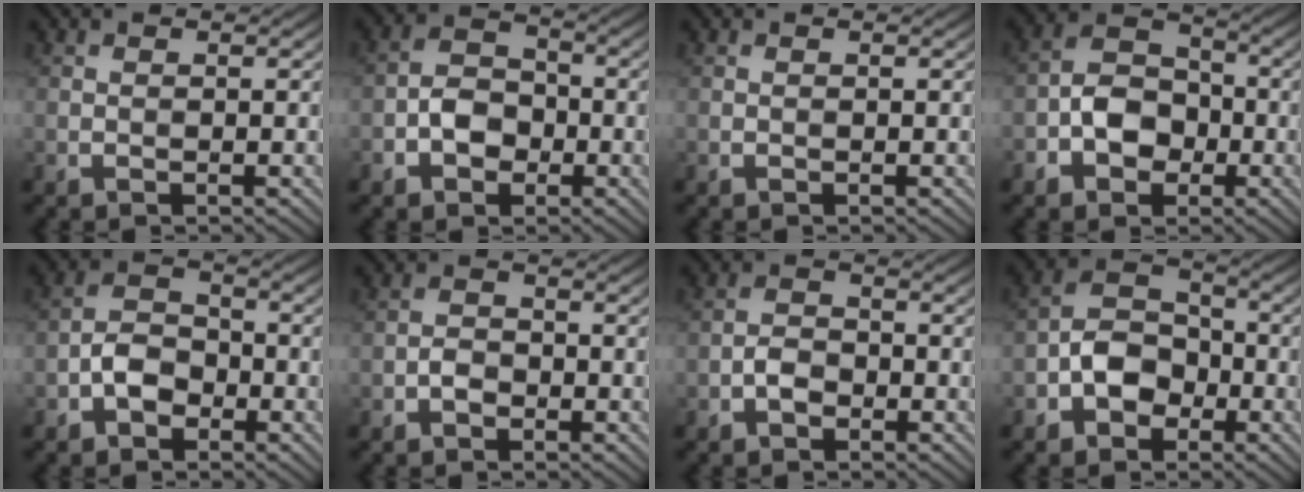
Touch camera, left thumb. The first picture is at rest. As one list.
[{"total": 4.8, "force": [-1.8, 3.5, 2.8], "torque": [-0.048, 0.003, -0.041]}, {"total": 0.0}, {"total": 6.5, "force": [-2.3, 4.7, 3.8], "torque": [-0.069, 0.003, -0.052]}, {"total": 4.5, "force": [-2.1, 3.0, 2.6], "torque": [-0.047, 0.008, -0.049]}, {"total": 2.0, "force": [-1.1, 1.3, 1.1], "torque": [-0.019, 0.003, -0.025]}, {"total": 2.6, "force": [-1.4, 1.6, 1.5], "torque": [-0.026, 0.006, -0.031]}, {"total": 6.4, "force": [-2.7, 4.6, 3.6], "torque": [-0.065, 0.007, -0.060]}]